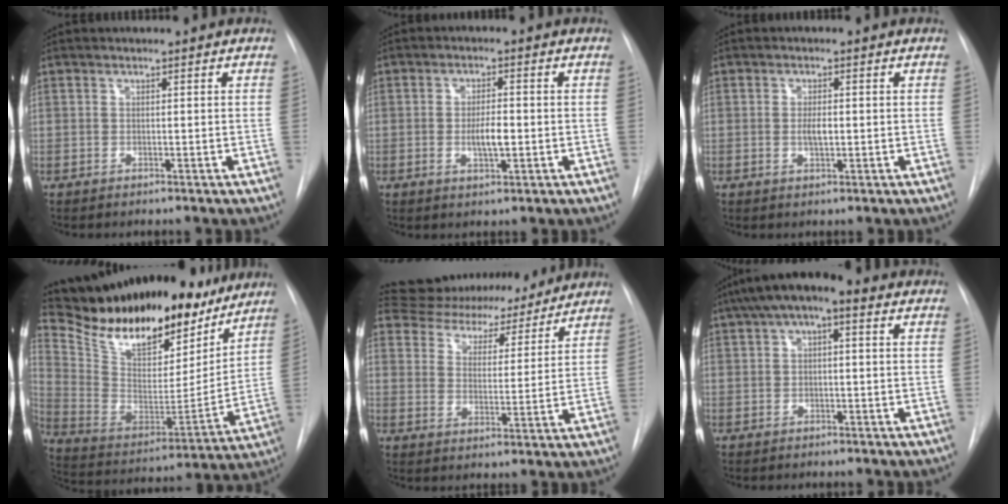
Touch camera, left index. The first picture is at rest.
{"total": 4.3, "force": [-0.8, 1.3, 4.0], "torque": [-0.070, -0.003, -0.011]}
{"total": 2.3, "force": [-0.3, 0.8, 2.2], "torque": [-0.040, 0.000, -0.002]}
{"total": 25.0, "force": [20.9, 8.2, 11.0], "torque": [-0.200, -0.014, 0.325]}
{"total": 16.9, "force": [15.5, 5.9, 3.3], "torque": [-0.048, 0.012, 0.218]}
{"total": 7.4, "force": [3.4, 2.9, 6.0], "torque": [-0.110, 0.038, 0.046]}